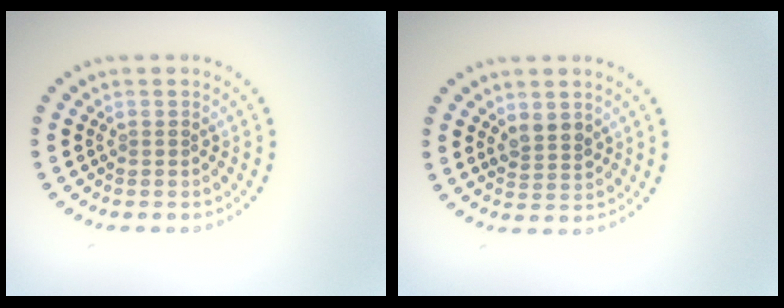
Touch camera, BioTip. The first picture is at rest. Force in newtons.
{"total": 2.0, "press": 1.9, "slide": 0.7}